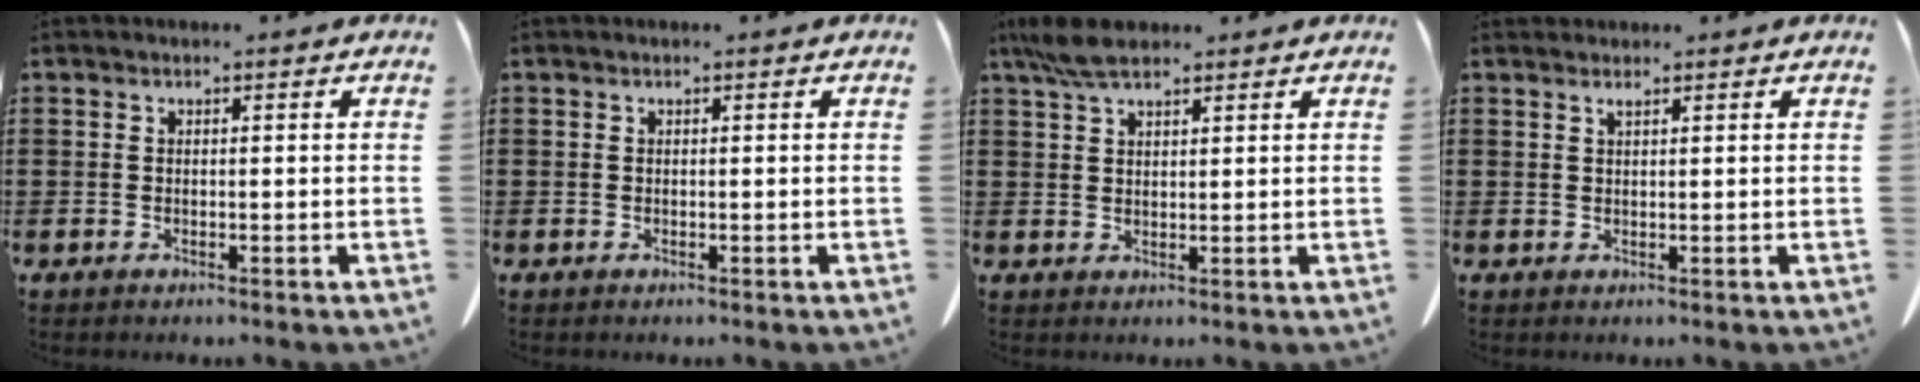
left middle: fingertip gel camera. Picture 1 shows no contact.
{"total": 0.0}
{"total": 5.1, "force": [3.6, 1.6, 3.3], "torque": [-0.074, 0.002, 0.069]}
{"total": 1.0, "force": [0.9, 0.0, 0.5], "torque": [-0.012, -0.004, 0.019]}